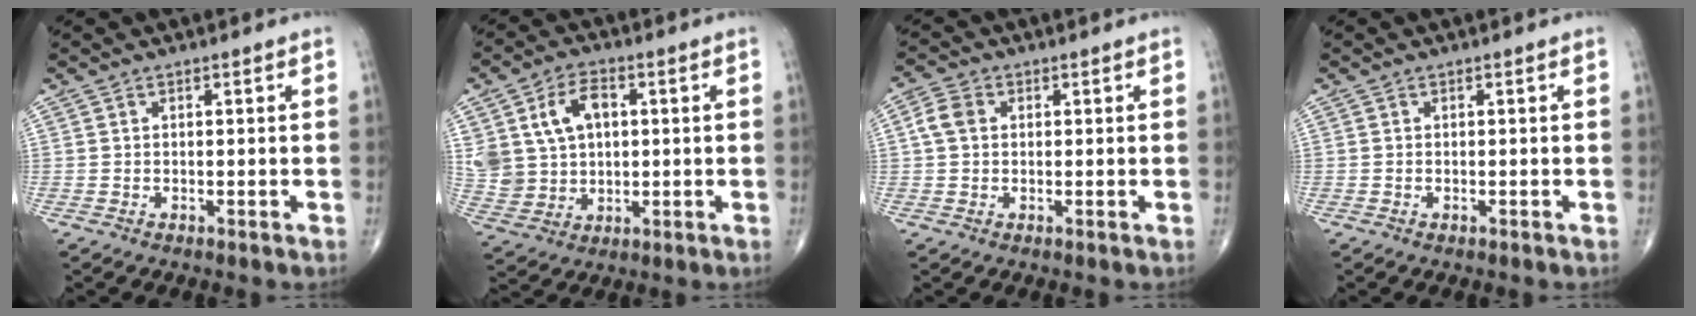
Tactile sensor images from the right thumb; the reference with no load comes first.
{"total": 12.3, "force": [3.2, 8.9, 7.8], "torque": [-0.128, 0.003, 0.068]}
{"total": 3.9, "force": [0.6, 3.0, 2.4], "torque": [-0.048, 0.011, 0.006]}
{"total": 0.0}